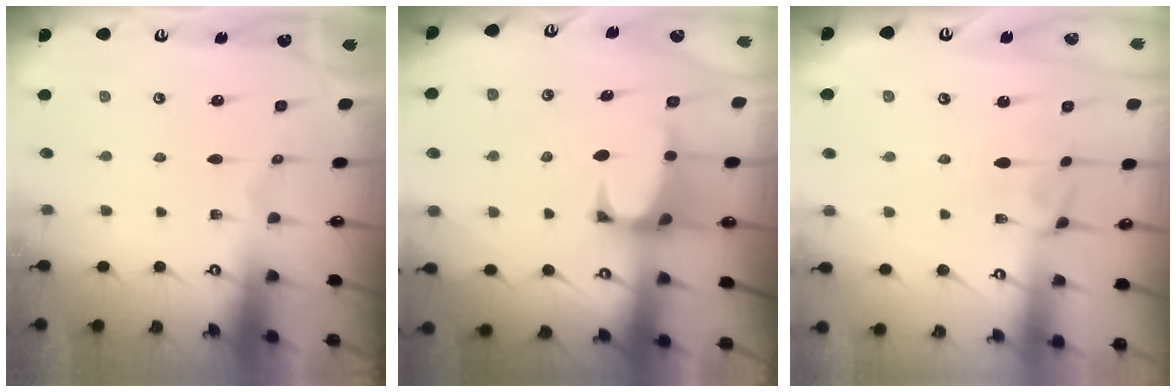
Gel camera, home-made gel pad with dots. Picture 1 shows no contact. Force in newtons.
{"total": 1.4, "press": 0.9, "slide": 1.0}
{"total": 0.7, "press": 0.4, "slide": 0.6}